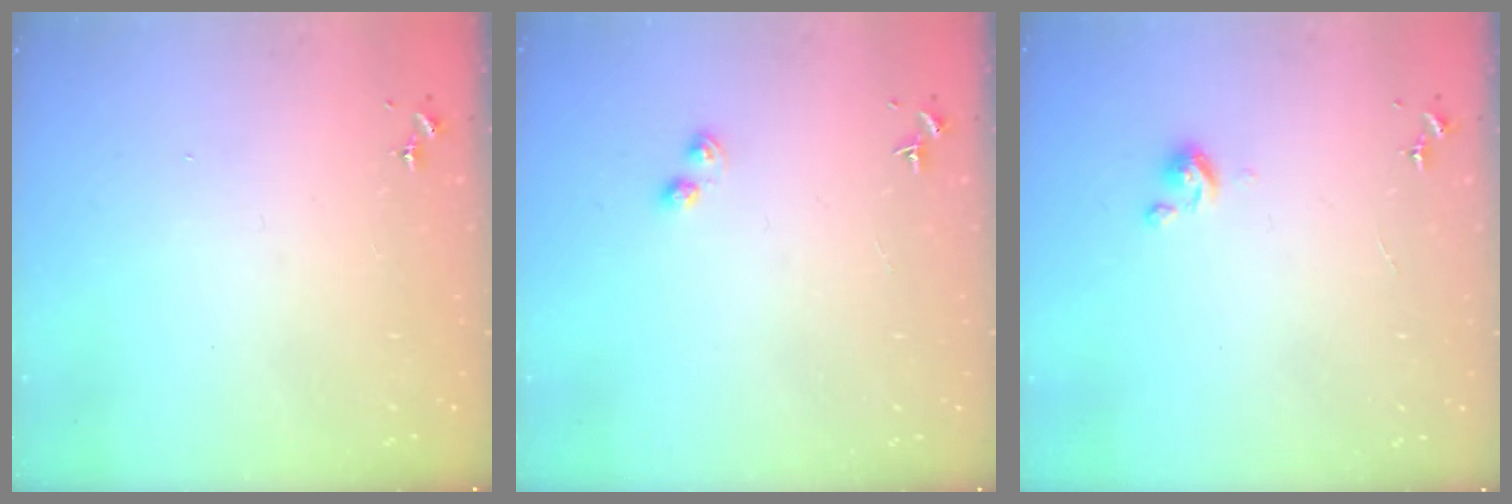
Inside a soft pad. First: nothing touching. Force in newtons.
{"total": 2.8, "press": 2.8, "slide": 0.4}
{"total": 4.4, "press": 4.4, "slide": 0.3}